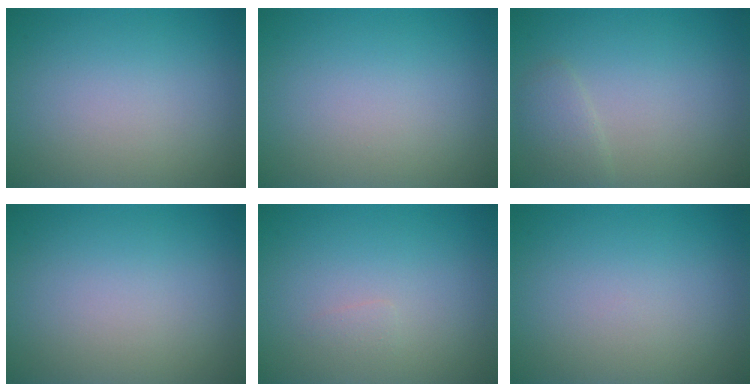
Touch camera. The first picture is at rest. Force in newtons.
{"total": 0.0}
{"total": 1.6, "press": 1.6, "slide": 0.1}
{"total": 0.0}
{"total": 0.6, "press": 0.6, "slide": 0.0}
{"total": 0.0}